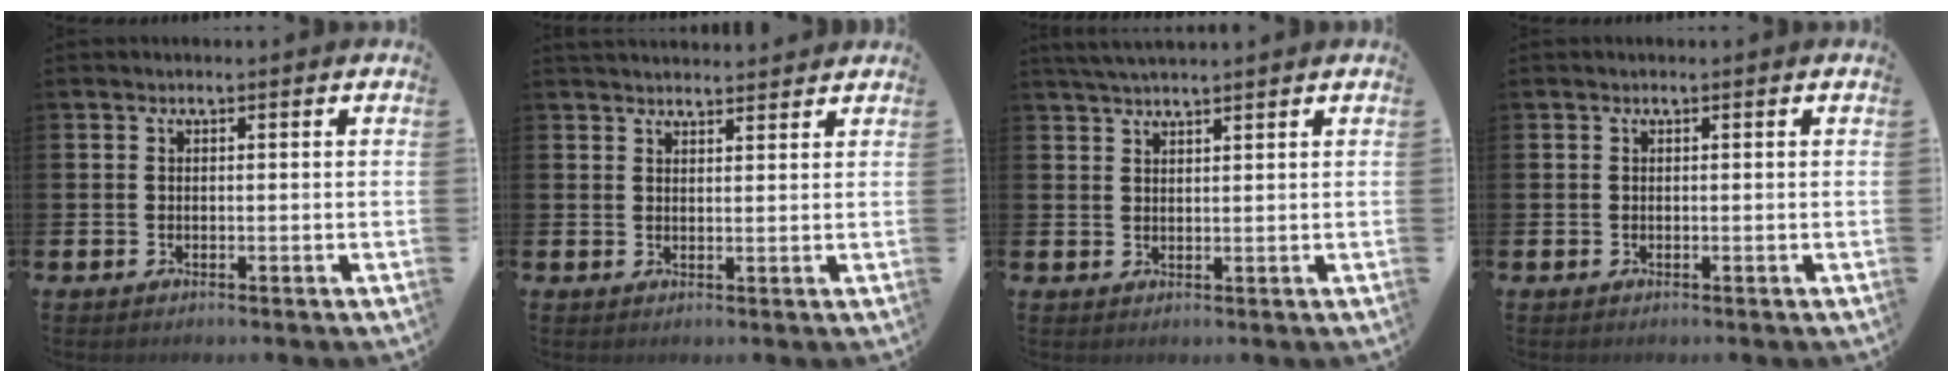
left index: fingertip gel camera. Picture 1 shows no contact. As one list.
[{"total": 2.6, "force": [2.5, 0.4, 0.1], "torque": [0.005, -0.013, 0.044]}, {"total": 2.8, "force": [2.7, 0.1, 0.8], "torque": [-0.018, -0.006, 0.048]}, {"total": 0.0}]